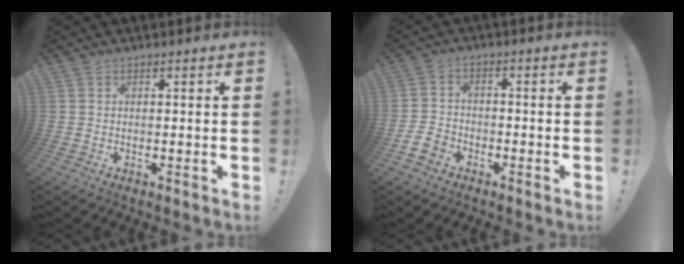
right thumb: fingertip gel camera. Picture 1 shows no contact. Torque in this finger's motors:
{"motor_torque": [0.54, -0.52, 0.38, -0.26, 0.04]}